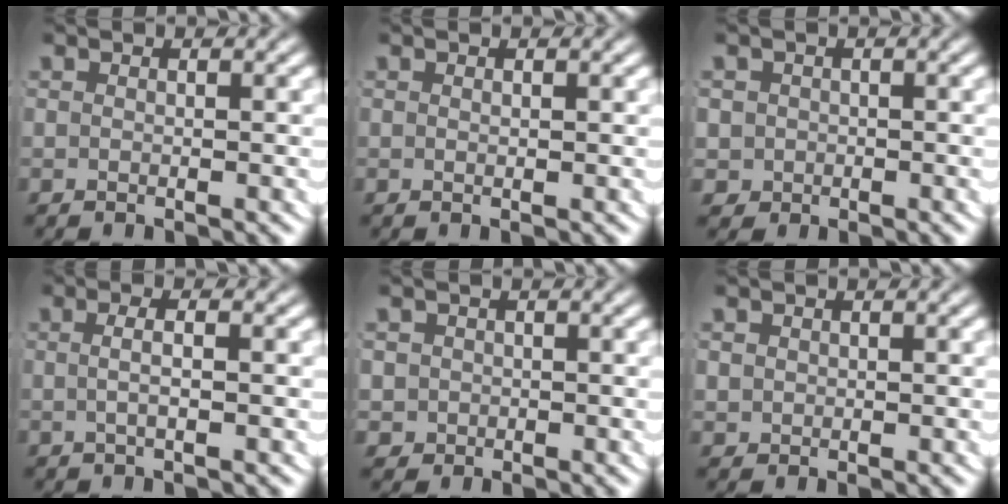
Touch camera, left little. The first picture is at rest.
{"total": 0.0}
{"total": 4.6, "force": [-0.6, 4.4, 1.1], "torque": [-0.040, -0.018, -0.009]}
{"total": 1.8, "force": [-0.3, 0.3, 1.7], "torque": [-0.030, -0.002, -0.004]}
{"total": 4.0, "force": [-0.4, 3.8, 0.9], "torque": [-0.036, -0.016, -0.005]}
{"total": 1.6, "force": [0.4, 1.4, 0.5], "torque": [-0.022, -0.007, 0.013]}